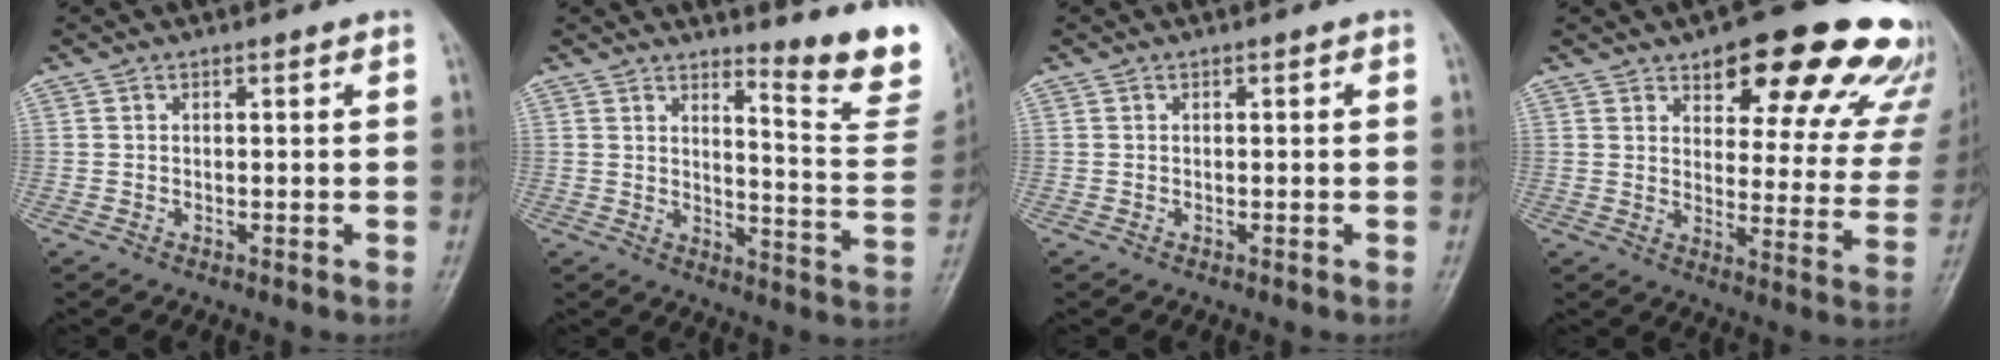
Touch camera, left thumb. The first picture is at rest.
{"total": 13.0, "force": [10.7, 1.7, 7.1], "torque": [-0.065, -0.121, 0.129]}
{"total": 0.0}
{"total": 23.4, "force": [16.0, 8.7, 14.8], "torque": [-0.138, -0.073, 0.193]}